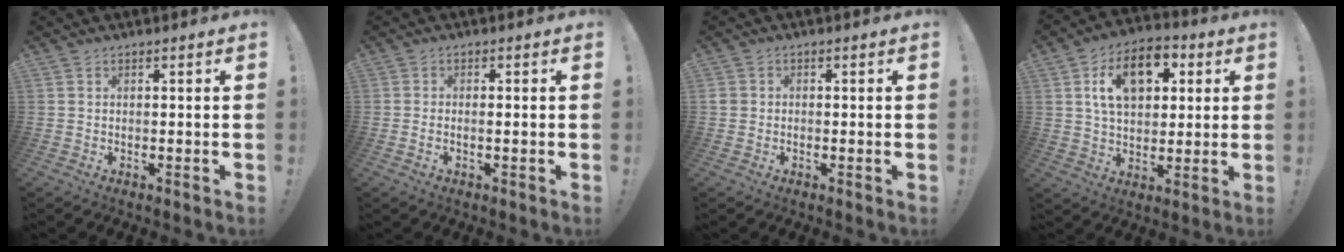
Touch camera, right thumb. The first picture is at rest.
{"total": 1.3, "force": [-0.5, 0.2, 1.2], "torque": [-0.029, 0.004, -0.007]}
{"total": 1.6, "force": [-0.4, 1.5, 0.3], "torque": [-0.012, 0.008, -0.007]}
{"total": 14.5, "force": [5.3, 9.7, 9.5], "torque": [-0.143, 0.000, 0.098]}